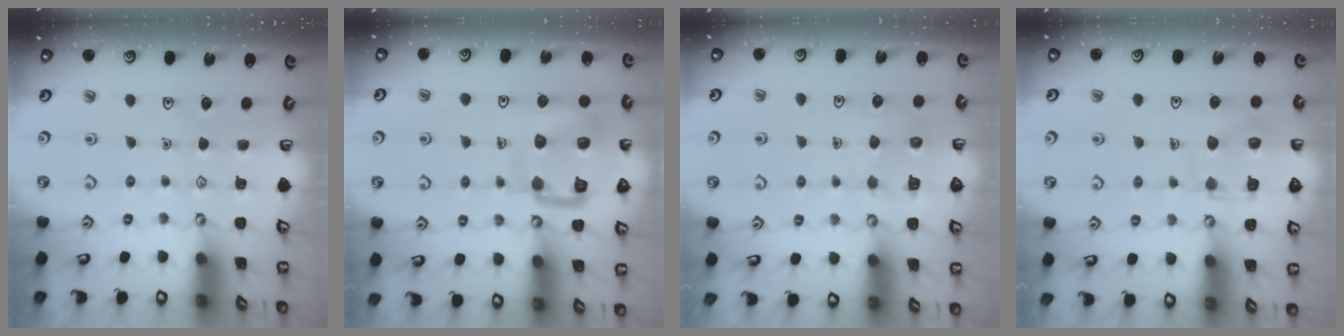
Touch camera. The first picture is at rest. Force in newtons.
{"total": 14.1, "press": 14.0, "slide": 1.5}
{"total": 3.4, "press": 3.4, "slide": 0.3}
{"total": 11.5, "press": 11.4, "slide": 1.2}